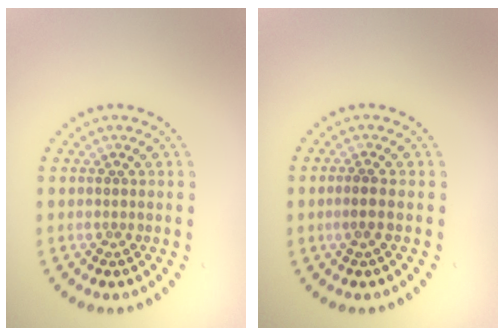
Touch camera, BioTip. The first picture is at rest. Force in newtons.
{"total": 1.0, "press": 0.9, "slide": 0.4}